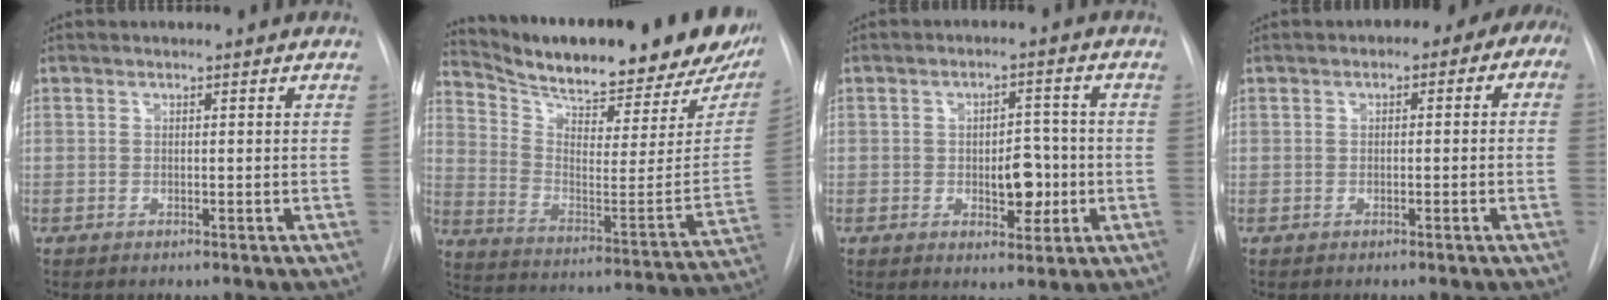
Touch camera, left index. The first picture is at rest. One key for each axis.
{"total": 28.9, "fx": 24.0, "fy": 6.3, "fz": 14.8, "tx": -0.243, "ty": -0.055, "tz": 0.328}
{"total": 5.7, "fx": -1.0, "fy": 3.0, "fz": 4.7, "tx": -0.059, "ty": 0.004, "tz": -0.009}
{"total": 6.7, "fx": 1.9, "fy": 3.6, "fz": 5.3, "tx": -0.059, "ty": 0.038, "tz": 0.019}